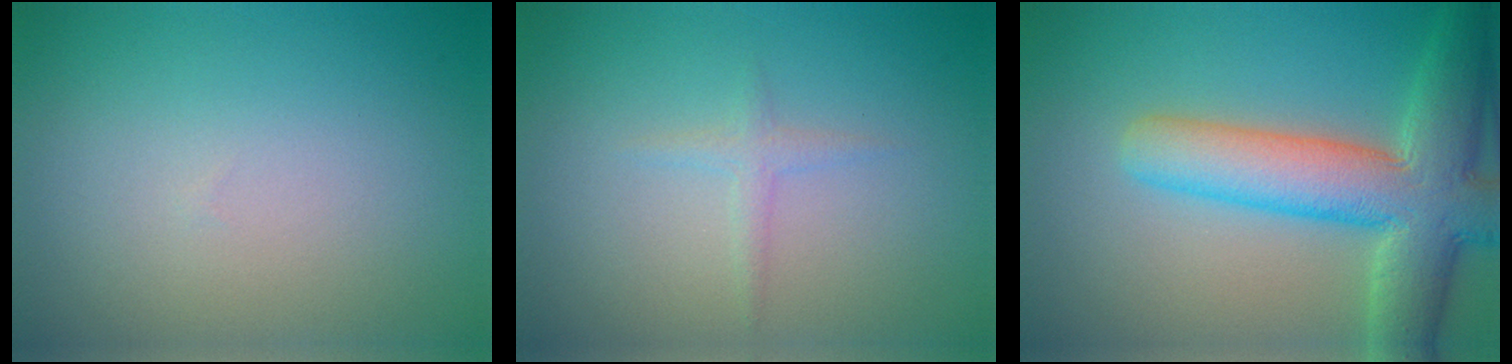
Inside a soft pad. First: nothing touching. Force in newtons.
{"total": 1.1, "press": 1.1, "slide": 0.0}
{"total": 9.1, "press": 9.1, "slide": 0.4}